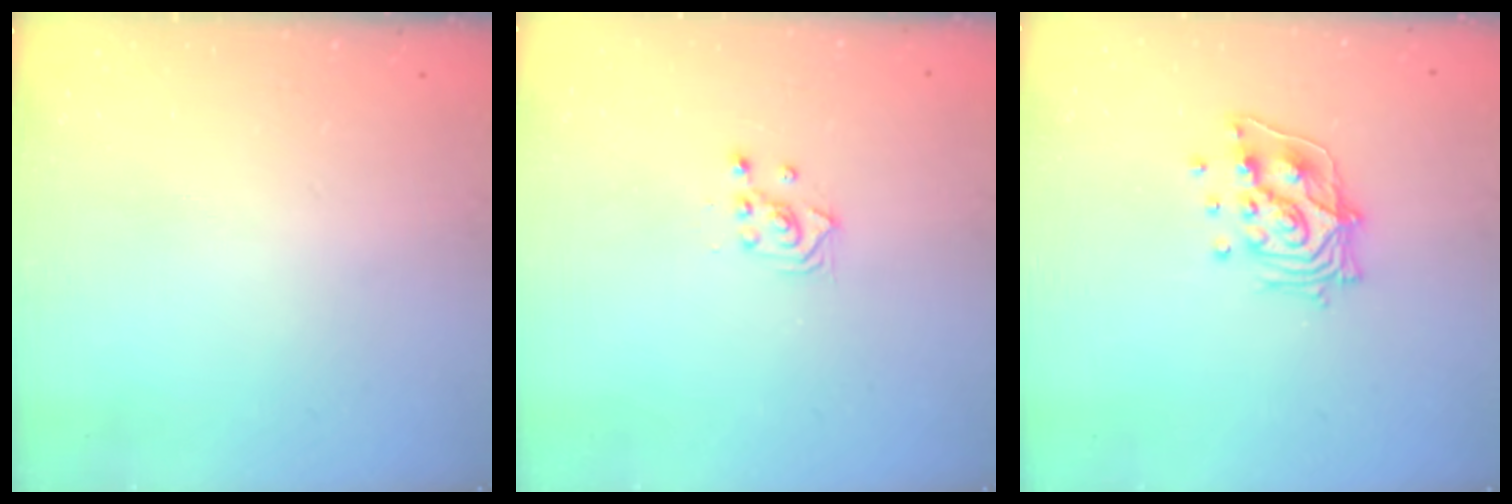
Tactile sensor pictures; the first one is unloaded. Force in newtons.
{"total": 2.3, "press": 2.3, "slide": 0.3}
{"total": 12.4, "press": 12.3, "slide": 1.1}